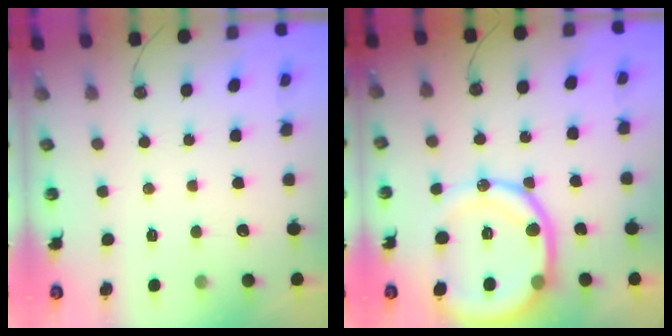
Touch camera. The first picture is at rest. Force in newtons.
{"total": 17.9, "press": 17.8, "slide": 2.1}